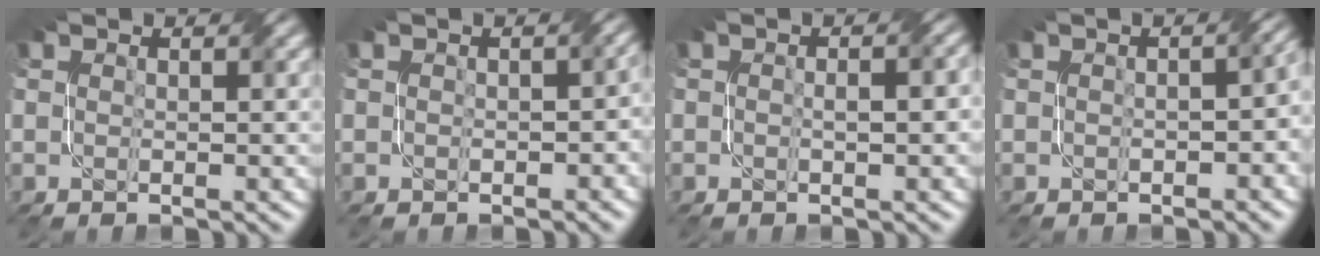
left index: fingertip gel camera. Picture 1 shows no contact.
{"total": 2.6, "force": [-0.2, 1.7, 2.0], "torque": [-0.011, -0.003, 0.000]}
{"total": 2.6, "force": [-0.1, 1.0, 2.4], "torque": [-0.029, 0.004, -0.004]}
{"total": 4.5, "force": [-0.5, 2.2, 3.9], "torque": [-0.027, 0.000, 0.000]}